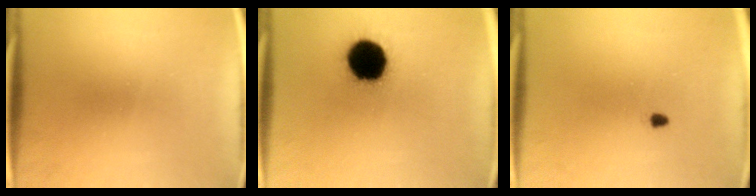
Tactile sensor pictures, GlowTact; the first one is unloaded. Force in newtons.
{"total": 18.7}
{"total": 0.8}